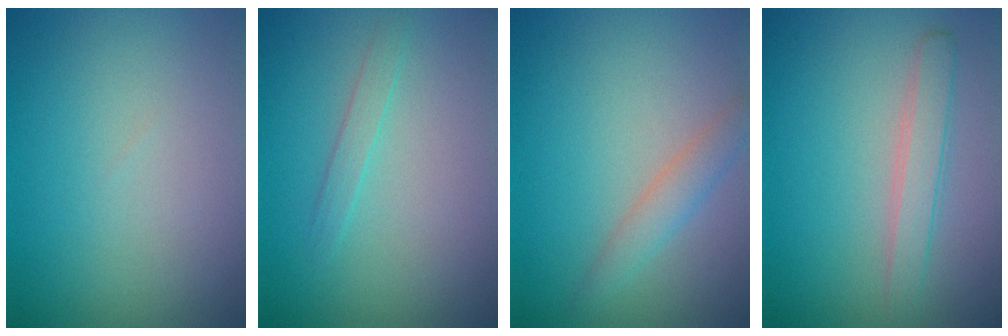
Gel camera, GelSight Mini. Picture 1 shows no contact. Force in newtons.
{"total": 1.1, "press": 1.1, "slide": 0.0}
{"total": 2.0, "press": 2.0, "slide": 0.0}
{"total": 2.2, "press": 2.2, "slide": 0.1}